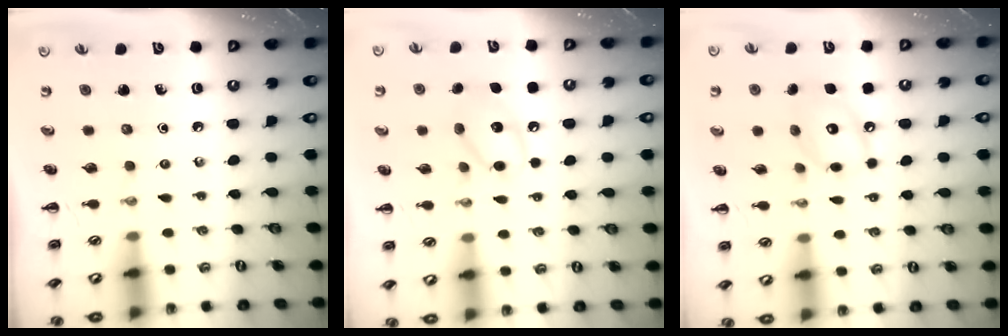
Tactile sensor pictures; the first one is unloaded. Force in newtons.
{"total": 10.7, "press": 10.6, "slide": 1.2}
{"total": 11.4, "press": 11.3, "slide": 1.0}